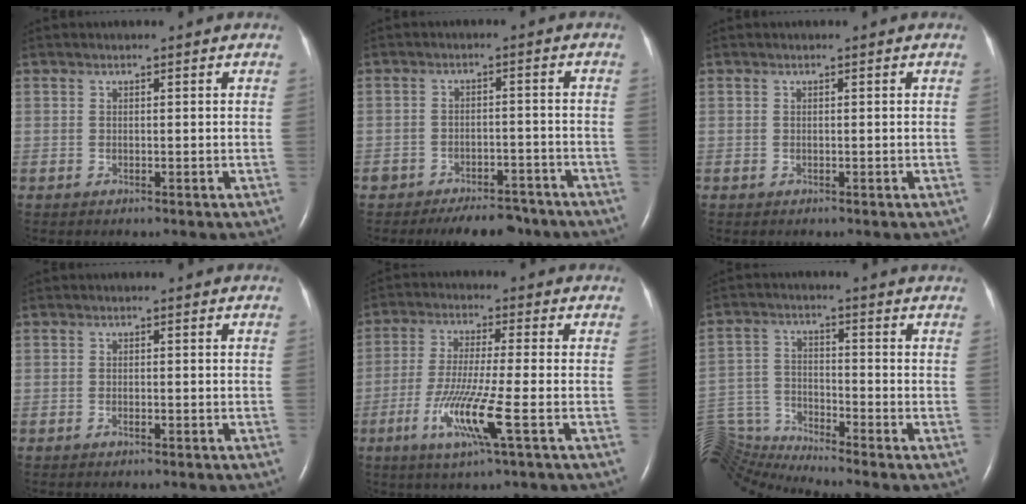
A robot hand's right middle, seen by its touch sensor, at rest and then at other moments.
{"total": 8.7, "force": [-7.3, 3.5, 3.2], "torque": [-0.032, 0.005, -0.102]}
{"total": 0.0}
{"total": 0.6, "force": [-0.4, 0.1, 0.4], "torque": [-0.009, -0.003, -0.006]}
{"total": 9.3, "force": [-3.5, -0.7, 8.6], "torque": [-0.174, -0.029, -0.071]}
{"total": 7.8, "force": [-7.3, -2.6, -0.9], "torque": [0.001, 0.016, -0.142]}